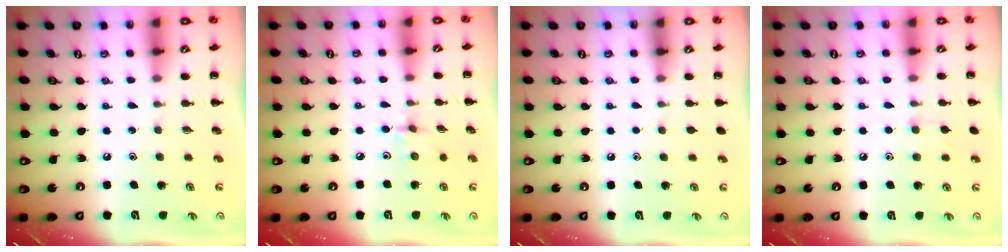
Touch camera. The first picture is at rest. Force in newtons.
{"total": 2.4, "press": 2.3, "slide": 0.8}
{"total": 0.6, "press": 0.6, "slide": 0.1}
{"total": 5.6, "press": 5.1, "slide": 2.2}